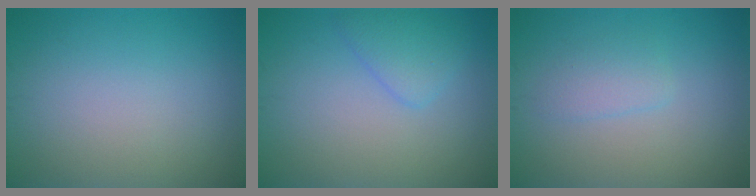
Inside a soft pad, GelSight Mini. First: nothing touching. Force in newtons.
{"total": 2.3, "press": 2.3, "slide": 0.2}
{"total": 1.6, "press": 1.6, "slide": 0.1}